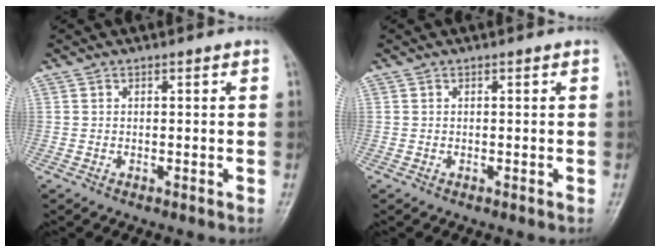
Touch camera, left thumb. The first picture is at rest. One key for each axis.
{"total": 0.0}